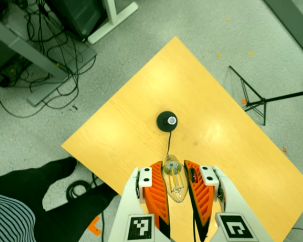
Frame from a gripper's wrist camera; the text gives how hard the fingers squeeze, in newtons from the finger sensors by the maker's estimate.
{"total": 24.0, "left": 26.5, "right": 21.4}